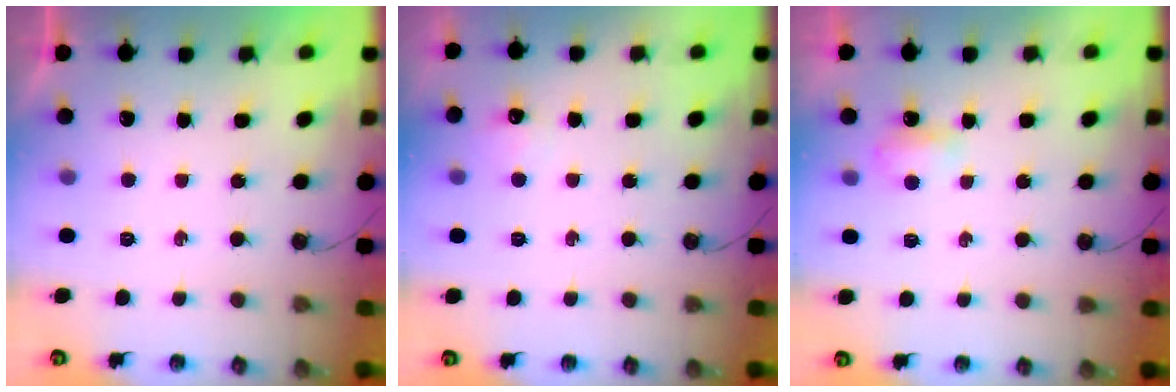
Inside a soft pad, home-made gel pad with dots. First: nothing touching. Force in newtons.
{"total": 4.0, "press": 4.0, "slide": 0.7}
{"total": 3.5, "press": 3.5, "slide": 0.6}